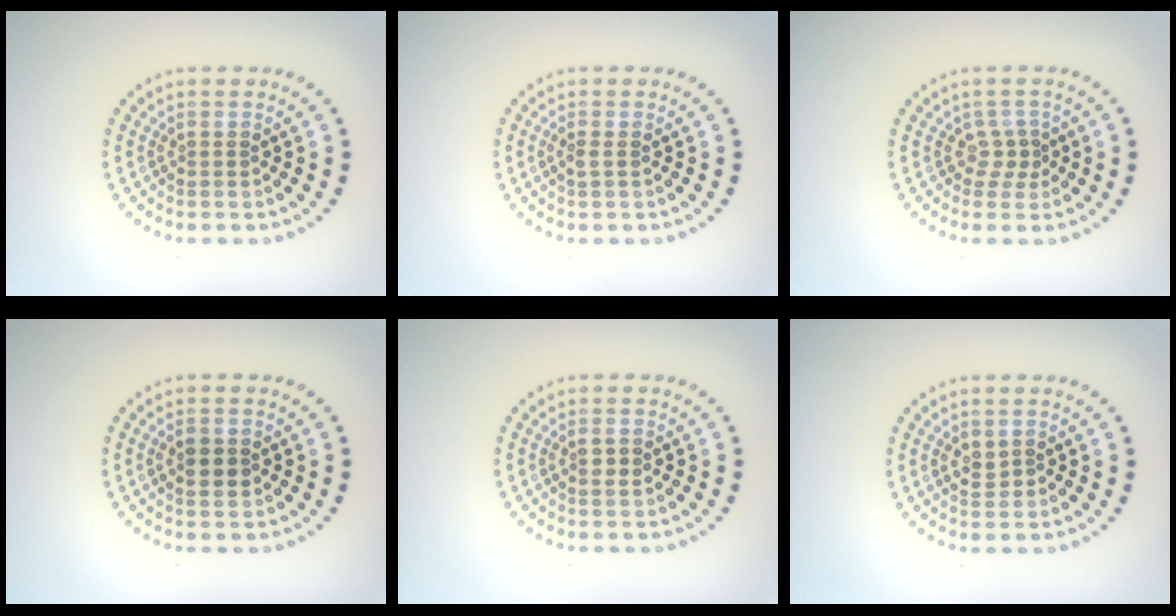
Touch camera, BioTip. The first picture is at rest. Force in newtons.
{"total": 0.9, "press": 0.8, "slide": 0.4}
{"total": 1.5, "press": 1.0, "slide": 1.2}
{"total": 2.2, "press": 2.2, "slide": 0.0}
{"total": 1.1, "press": 1.0, "slide": 0.3}
{"total": 1.5, "press": 1.4, "slide": 0.4}